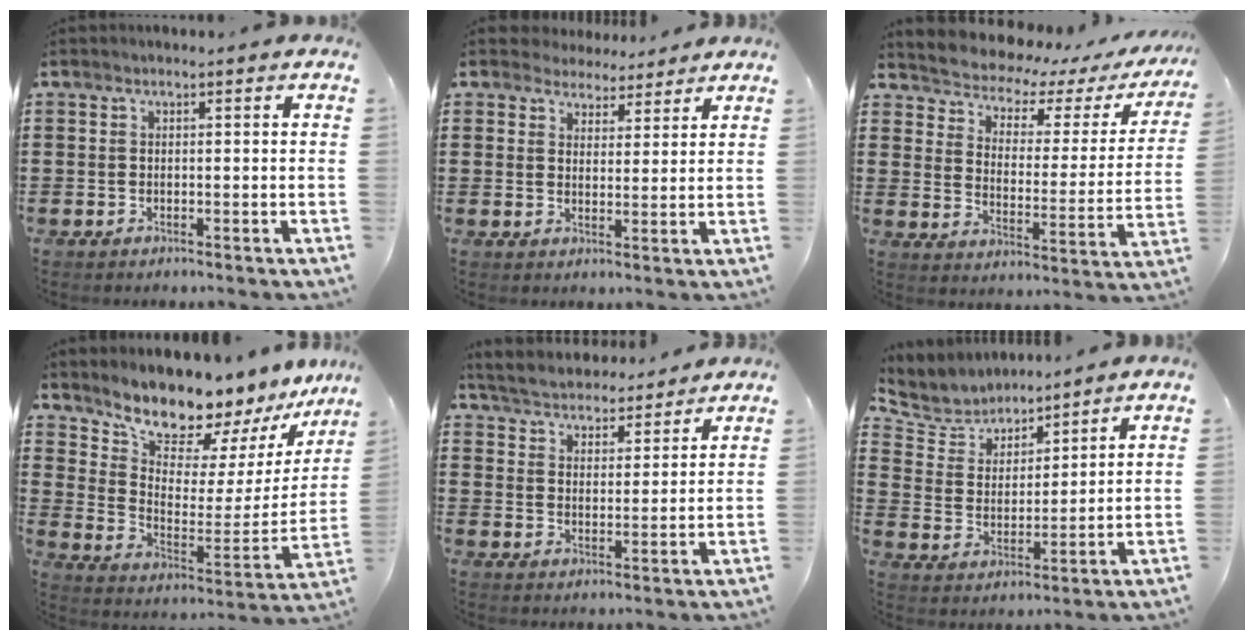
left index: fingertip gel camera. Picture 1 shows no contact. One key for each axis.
{"total": 3.6, "fx": 3.4, "fy": 1.3, "fz": -0.1, "tx": -0.013, "ty": -0.005, "tz": 0.064}
{"total": 3.7, "fx": 3.4, "fy": 1.1, "fz": 0.8, "tx": -0.042, "ty": -0.034, "tz": 0.050}
{"total": 9.7, "fx": 9.5, "fy": 1.4, "fz": 1.3, "tx": -0.057, "ty": -0.096, "tz": 0.163}
{"total": 4.4, "fx": 4.4, "fy": 0.4, "fz": 0.0, "tx": -0.025, "ty": -0.029, "tz": 0.074}
{"total": 5.7, "fx": 5.3, "fy": 2.1, "fz": 0.2, "tx": -0.042, "ty": -0.030, "tz": 0.092}